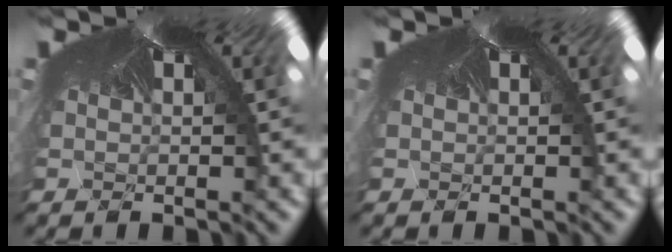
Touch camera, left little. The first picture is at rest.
{"total": 0.0}